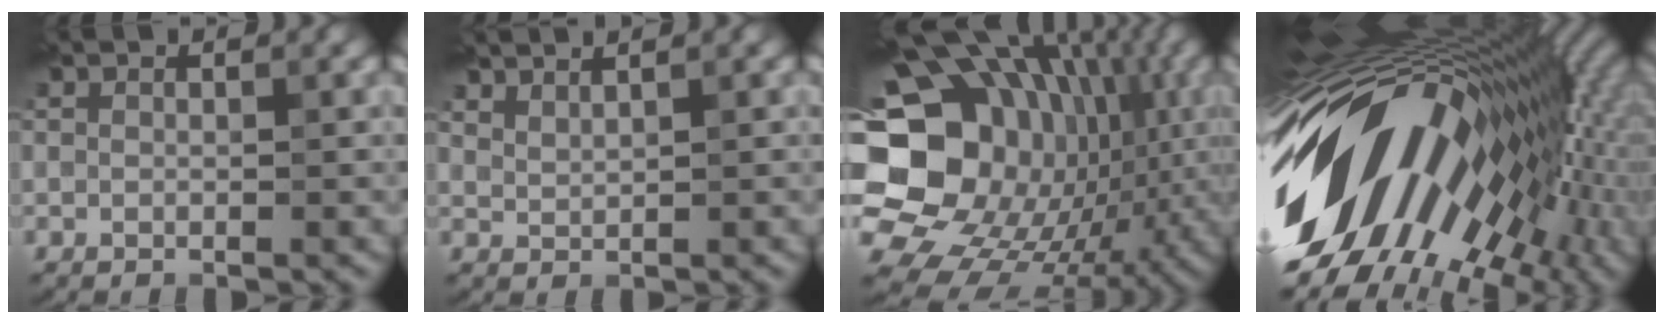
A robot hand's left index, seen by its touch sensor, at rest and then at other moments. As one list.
[{"total": 2.0, "force": [1.9, 0.3, 0.6], "torque": [-0.006, 0.003, 0.035]}, {"total": 22.1, "force": [-0.6, 18.6, 12.0], "torque": [-0.233, -0.011, -0.027]}, {"total": 18.6, "force": [0.5, 10.6, 15.3], "torque": [-0.269, -0.031, 0.014]}]